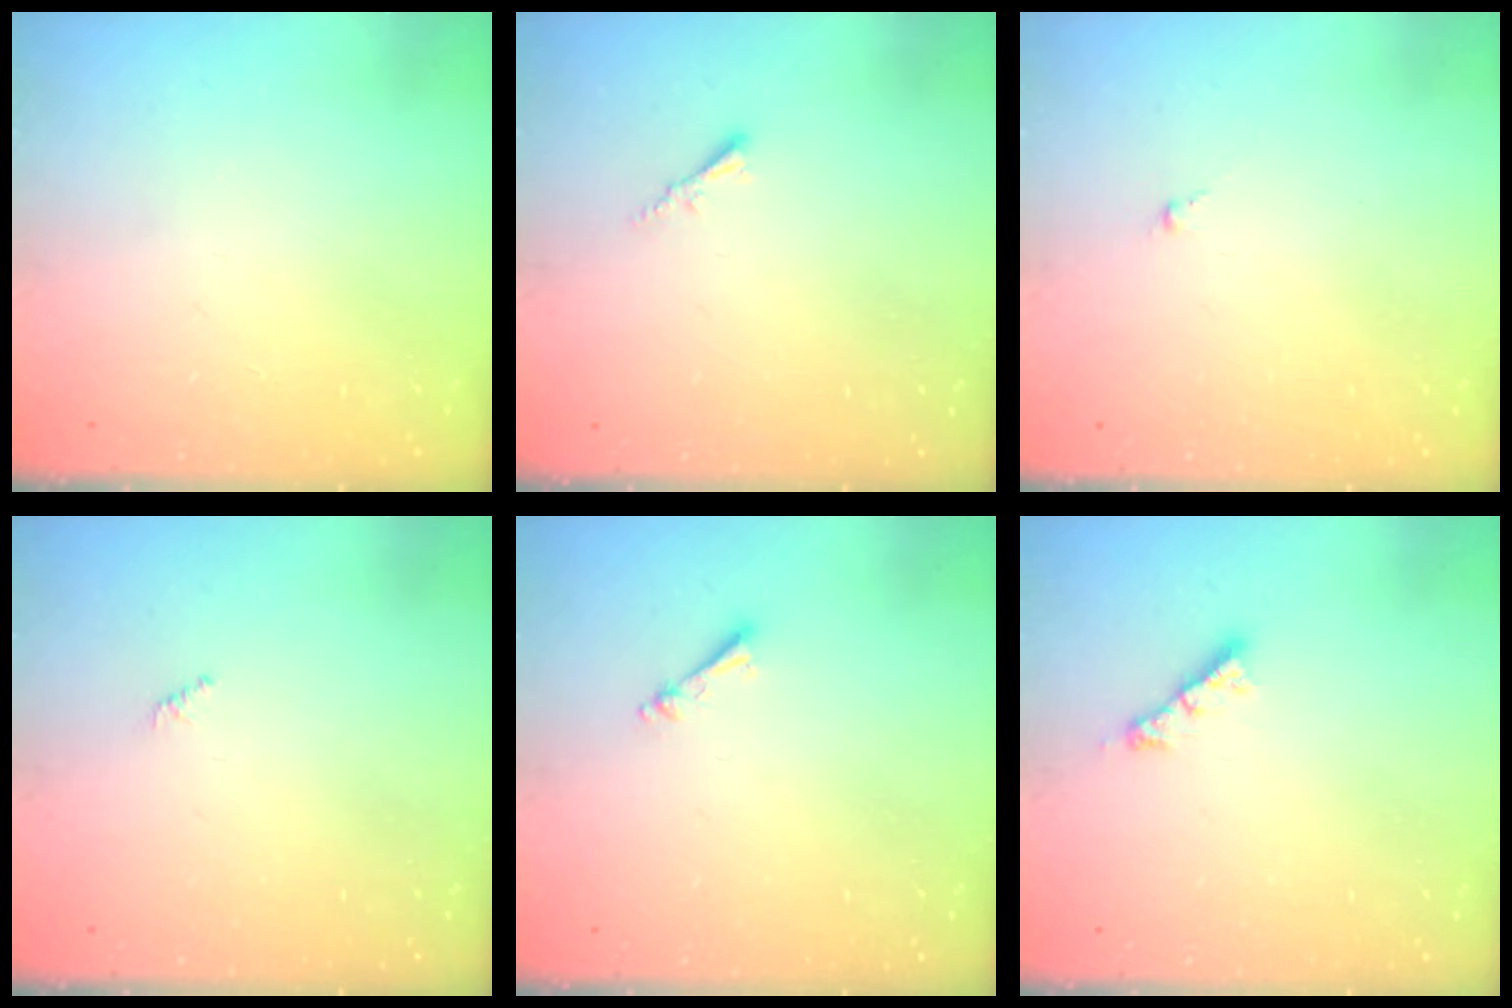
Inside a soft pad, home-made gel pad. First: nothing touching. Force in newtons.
{"total": 1.8, "press": 1.7, "slide": 0.5}
{"total": 0.5, "press": 0.4, "slide": 0.4}
{"total": 0.7, "press": 0.7, "slide": 0.3}
{"total": 2.5, "press": 2.5, "slide": 0.3}
{"total": 3.4, "press": 3.3, "slide": 0.4}